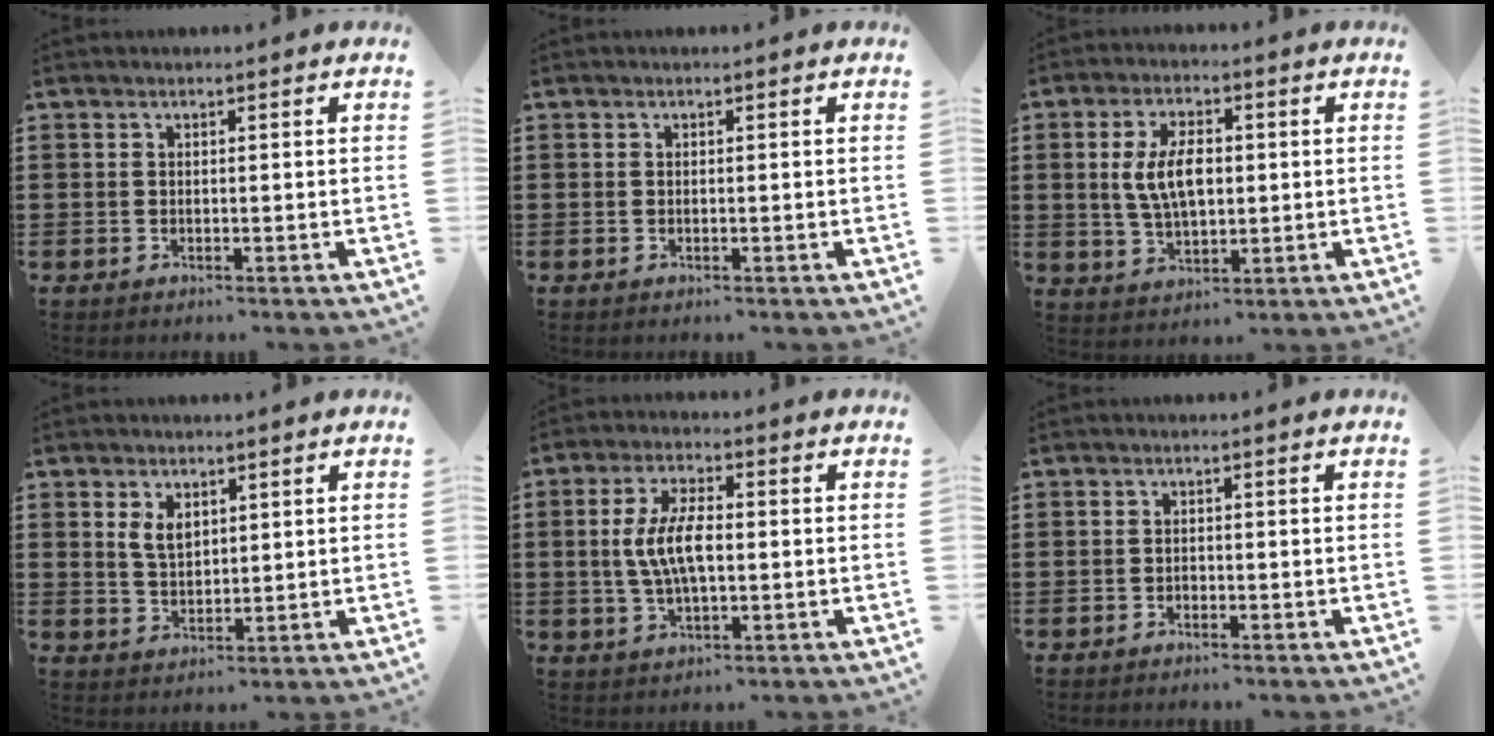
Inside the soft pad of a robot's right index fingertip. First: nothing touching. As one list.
[{"total": 0.0}, {"total": 7.4, "force": [0.6, 3.8, 6.3], "torque": [-0.131, 0.005, 0.004]}, {"total": 3.6, "force": [1.7, 2.2, 2.3], "torque": [-0.044, 0.004, 0.028]}, {"total": 7.6, "force": [0.0, 3.1, 6.9], "torque": [-0.156, 0.000, -0.009]}, {"total": 0.7, "force": [-0.5, 0.4, 0.3], "torque": [-0.009, -0.001, -0.009]}]